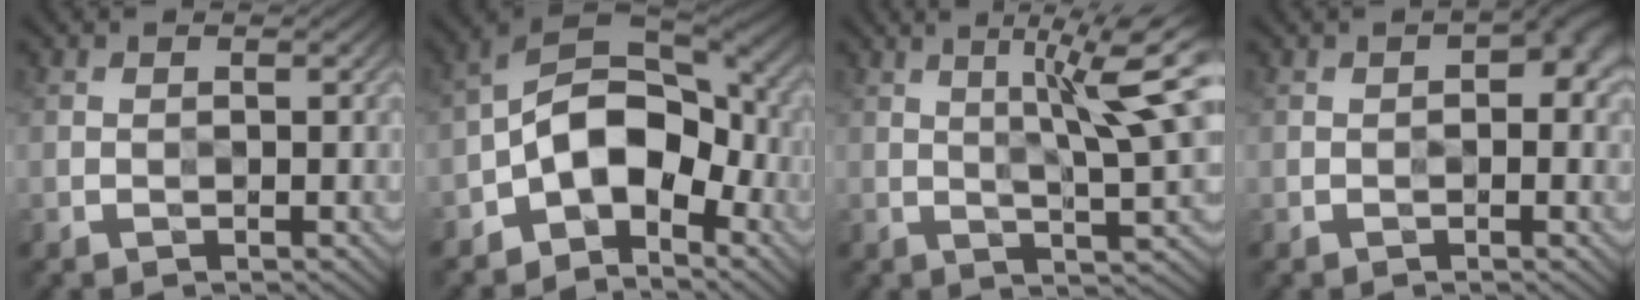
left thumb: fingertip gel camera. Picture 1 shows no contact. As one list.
[{"total": 11.1, "force": [-3.9, 6.5, 8.1], "torque": [-0.127, 0.004, -0.088]}, {"total": 8.1, "force": [2.8, 0.8, 7.6], "torque": [-0.121, 0.016, 0.045]}, {"total": 3.1, "force": [0.2, 1.8, 2.5], "torque": [-0.026, -0.001, 0.003]}]